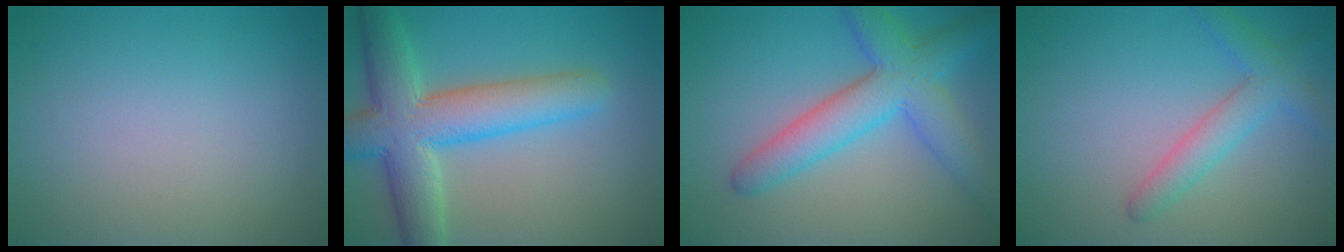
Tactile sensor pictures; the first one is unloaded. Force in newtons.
{"total": 8.3, "press": 8.3, "slide": 0.4}
{"total": 6.3, "press": 6.3, "slide": 0.2}
{"total": 2.2, "press": 2.2, "slide": 0.2}